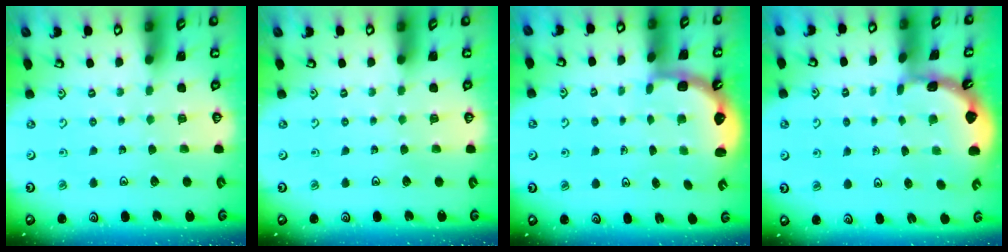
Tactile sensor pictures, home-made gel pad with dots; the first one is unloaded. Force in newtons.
{"total": 0.0}
{"total": 2.5, "press": 2.2, "slide": 1.3}
{"total": 1.8, "press": 1.8, "slide": 0.1}